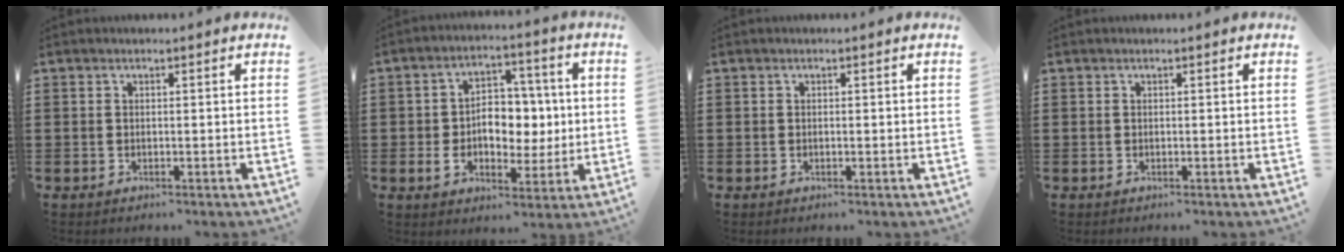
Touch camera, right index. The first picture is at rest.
{"total": 7.5, "force": [-0.4, 5.5, 5.1], "torque": [-0.091, 0.012, -0.011]}
{"total": 0.0}
{"total": 0.0}